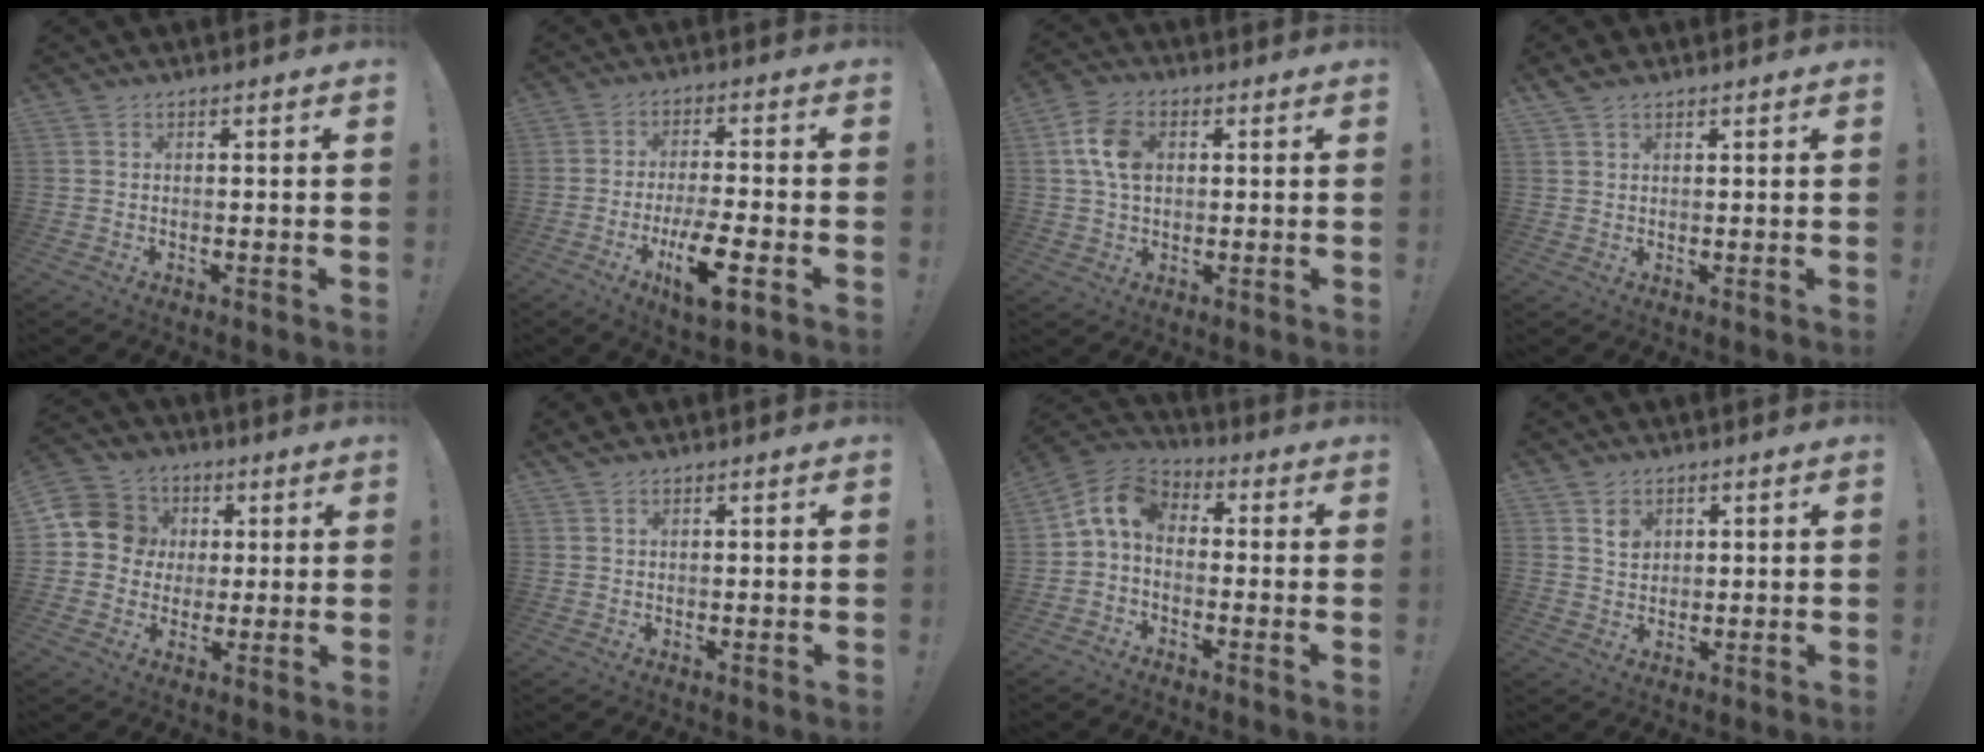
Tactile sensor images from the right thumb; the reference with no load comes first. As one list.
[{"total": 11.5, "force": [-5.0, 3.0, 10.0], "torque": [-0.166, 0.009, -0.082]}, {"total": 9.9, "force": [1.9, 7.1, 6.6], "torque": [-0.120, 0.012, 0.038]}, {"total": 2.6, "force": [2.0, 1.2, 1.1], "torque": [-0.017, -0.005, 0.038]}, {"total": 11.6, "force": [1.8, 10.8, 3.8], "torque": [-0.048, 0.006, 0.037]}, {"total": 1.1, "force": [0.9, 0.5, 0.4], "torque": [-0.005, -0.002, 0.016]}, {"total": 8.9, "force": [0.0, 5.7, 6.8], "torque": [-0.146, 0.021, 0.004]}, {"total": 4.2, "force": [2.2, 3.4, 0.8], "torque": [0.008, -0.017, 0.036]}]